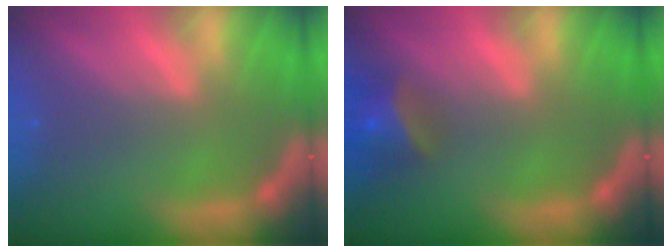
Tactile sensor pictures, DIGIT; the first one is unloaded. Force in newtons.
{"total": 4.5}